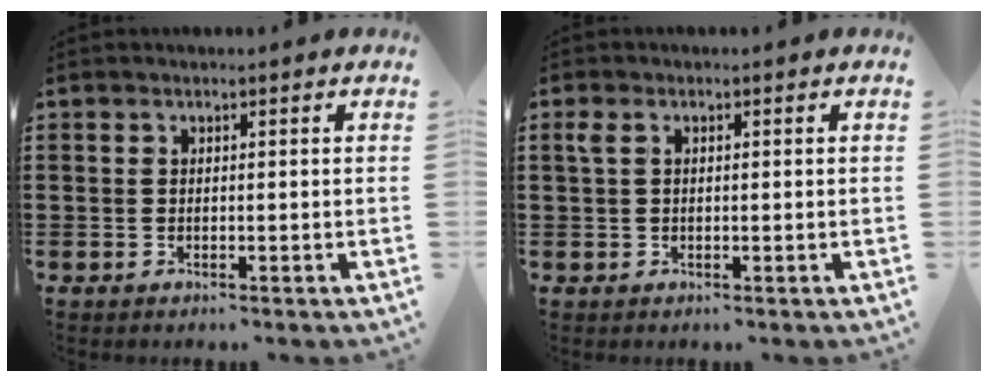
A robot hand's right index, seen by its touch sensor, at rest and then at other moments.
{"total": 1.7, "force": [0.3, 0.9, 1.4], "torque": [-0.038, 0.005, 0.002]}